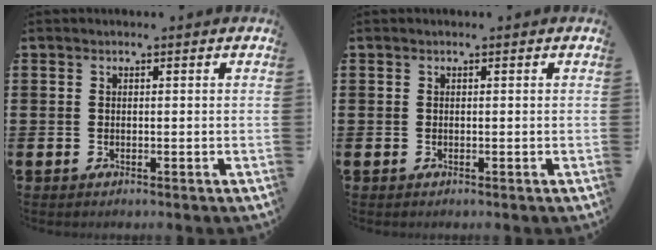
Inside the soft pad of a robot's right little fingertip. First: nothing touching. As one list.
[{"total": 0.0}]